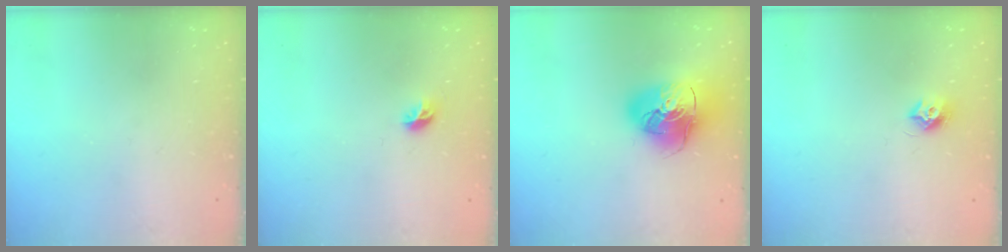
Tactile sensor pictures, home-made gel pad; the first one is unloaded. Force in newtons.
{"total": 5.4, "press": 5.2, "slide": 1.4}
{"total": 17.4, "press": 17.2, "slide": 2.7}
{"total": 7.3, "press": 7.3, "slide": 0.6}